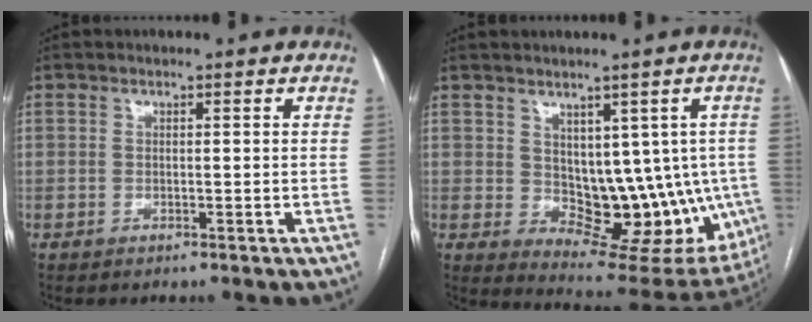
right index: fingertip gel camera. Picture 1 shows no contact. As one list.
[{"total": 13.2, "force": [-0.1, 8.1, 10.4], "torque": [-0.102, 0.006, 0.023]}]